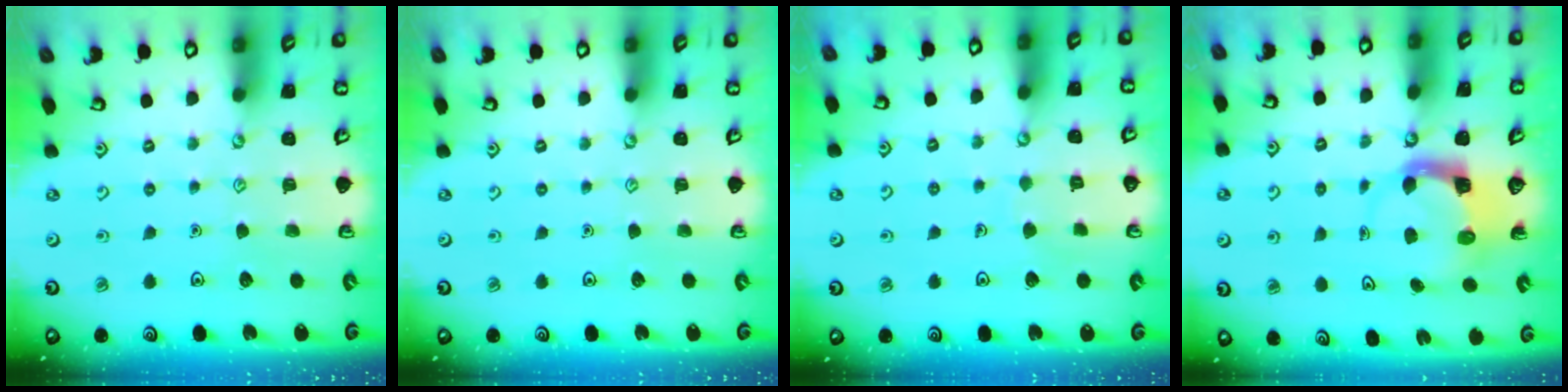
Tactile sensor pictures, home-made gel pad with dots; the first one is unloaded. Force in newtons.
{"total": 0.0}
{"total": 3.4, "press": 3.4, "slide": 0.3}
{"total": 3.6, "press": 3.6, "slide": 0.5}